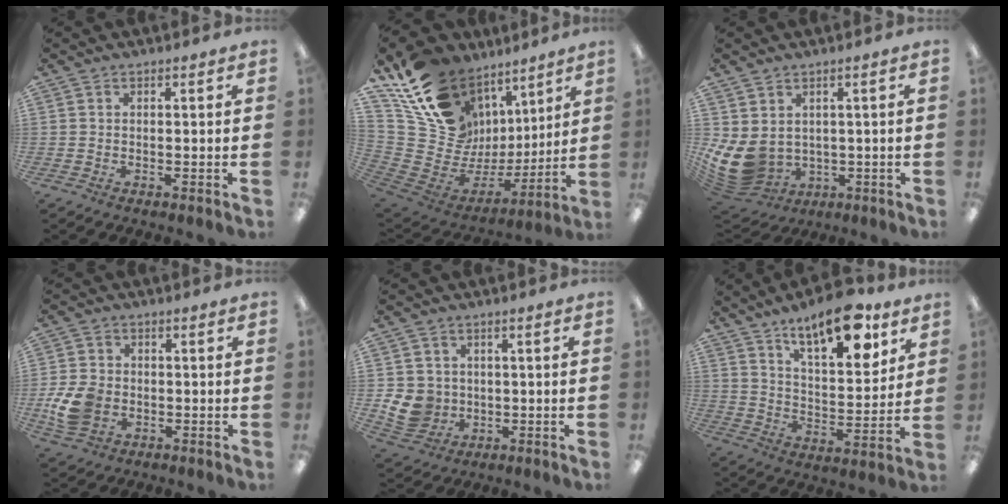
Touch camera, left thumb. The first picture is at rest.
{"total": 20.3, "force": [12.6, 14.3, 7.0], "torque": [-0.134, -0.090, 0.266]}
{"total": 9.1, "force": [0.1, 7.4, 5.4], "torque": [-0.151, -0.018, 0.010]}
{"total": 9.5, "force": [-2.2, 7.3, 5.6], "torque": [-0.123, 0.009, -0.039]}
{"total": 8.0, "force": [-0.6, 7.5, 2.8], "torque": [-0.079, 0.006, -0.007]}
{"total": 16.0, "force": [11.6, 5.8, 9.4], "torque": [-0.130, -0.068, 0.193]}